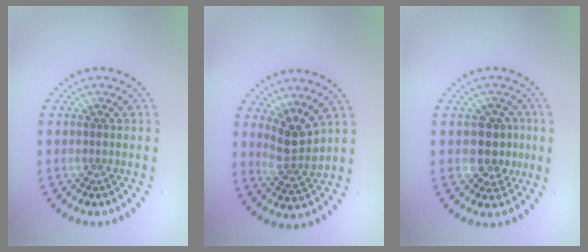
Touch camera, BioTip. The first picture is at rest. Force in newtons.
{"total": 2.9, "press": 2.5, "slide": 1.5}
{"total": 3.2, "press": 3.1, "slide": 1.1}